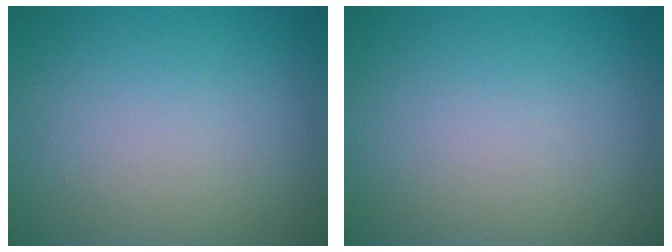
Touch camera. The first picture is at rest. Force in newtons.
{"total": 0.0}